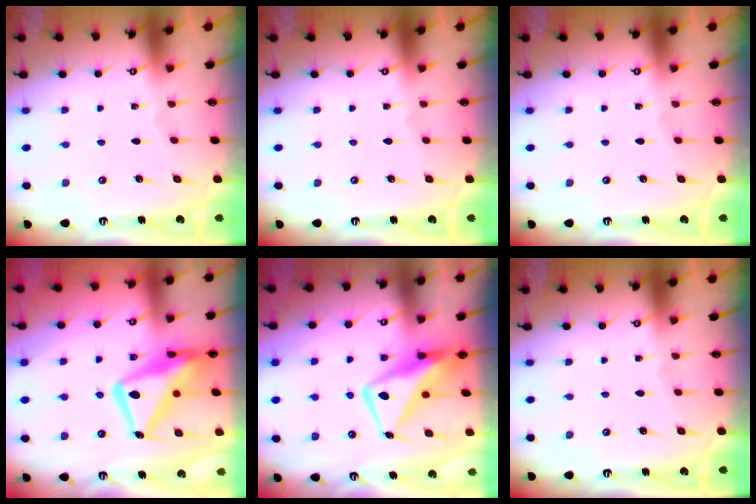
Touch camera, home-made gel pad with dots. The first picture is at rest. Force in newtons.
{"total": 0.0}
{"total": 0.0}
{"total": 18.7, "press": 18.6, "slide": 1.7}
{"total": 12.6, "press": 12.5, "slide": 1.2}
{"total": 0.0}